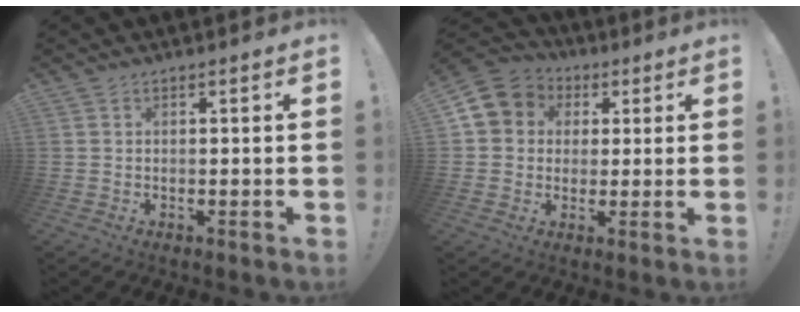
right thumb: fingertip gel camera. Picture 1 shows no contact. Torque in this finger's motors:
{"motor_torque": [0.21, 0.21, 0.35, 0.25, 0.22]}